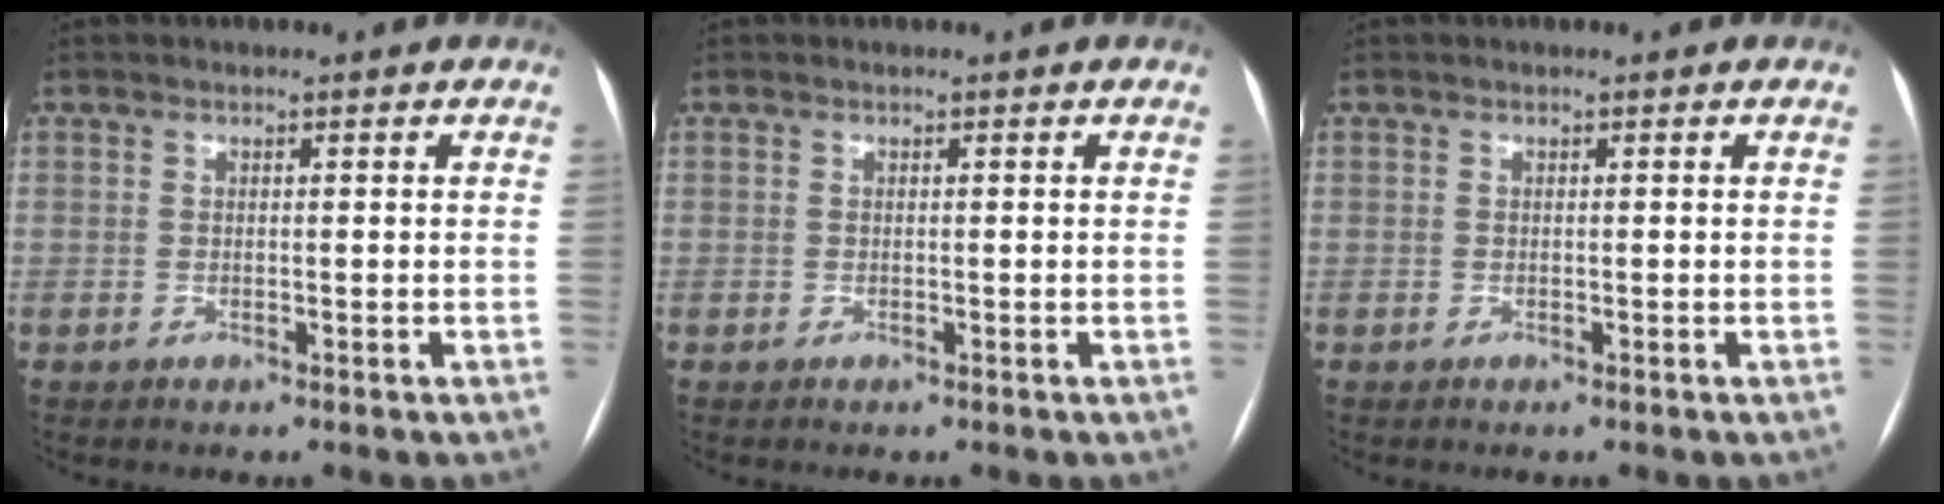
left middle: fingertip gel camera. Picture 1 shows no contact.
{"total": 0.0}
{"total": 0.0}